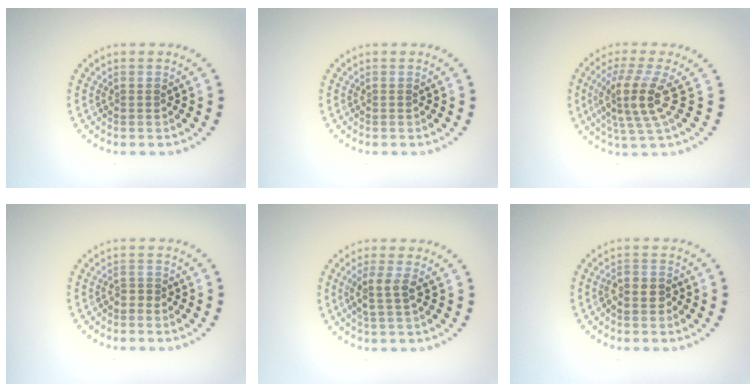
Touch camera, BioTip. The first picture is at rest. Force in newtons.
{"total": 0.0}
{"total": 4.2, "press": 3.2, "slide": 2.8}
{"total": 0.6, "press": 0.2, "slide": 0.5}
{"total": 2.1, "press": 1.7, "slide": 1.2}
{"total": 2.1, "press": 1.9, "slide": 0.9}